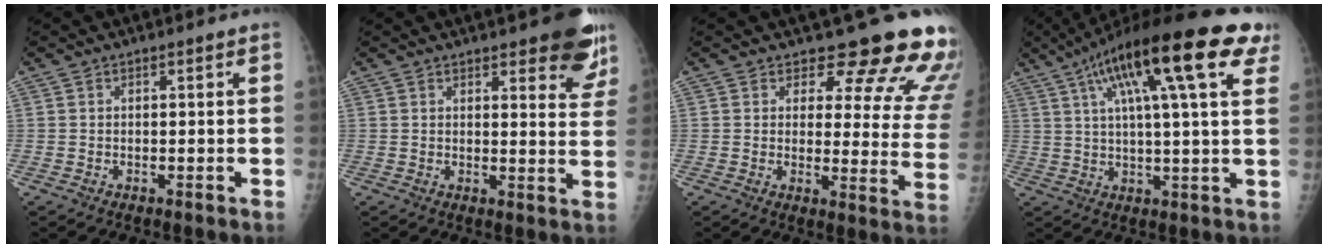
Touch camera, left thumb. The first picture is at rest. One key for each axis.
{"total": 10.2, "fx": 7.1, "fy": 3.3, "fz": 6.5, "tx": -0.040, "ty": -0.038, "tz": 0.077}
{"total": 16.3, "fx": 14.4, "fy": 5.2, "fz": 5.5, "tx": -0.015, "ty": -0.123, "tz": 0.147}
{"total": 23.5, "fx": 10.9, "fy": 5.2, "fz": 20.1, "tx": -0.312, "ty": 0.020, "tz": 0.161}